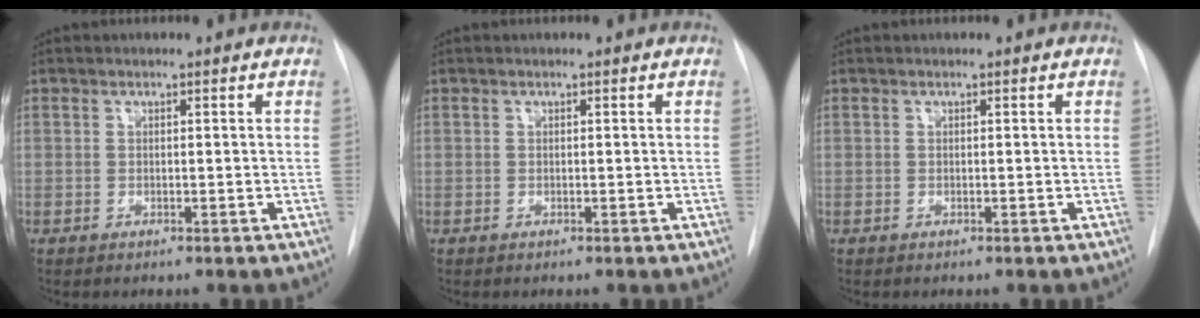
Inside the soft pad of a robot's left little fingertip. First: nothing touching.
{"total": 0.0}
{"total": 0.0}